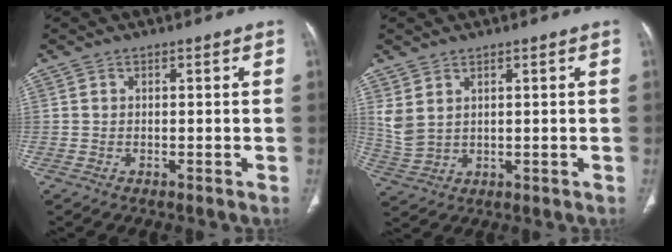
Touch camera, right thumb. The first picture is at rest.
{"total": 4.7, "force": [2.3, 2.6, 3.2], "torque": [-0.069, -0.008, 0.060]}